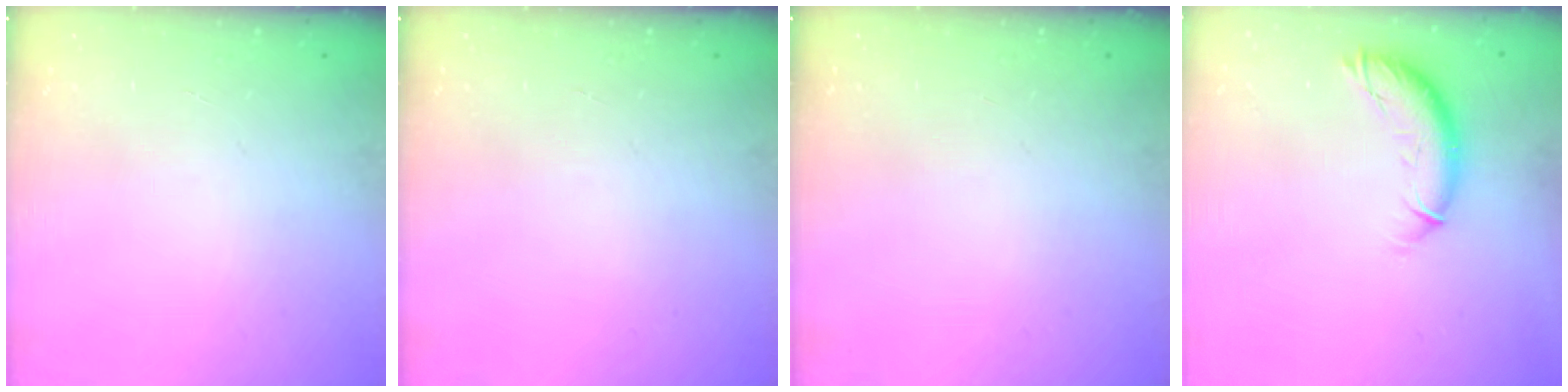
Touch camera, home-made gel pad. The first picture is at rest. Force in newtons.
{"total": 0.0}
{"total": 0.0}
{"total": 10.1, "press": 10.1, "slide": 0.6}